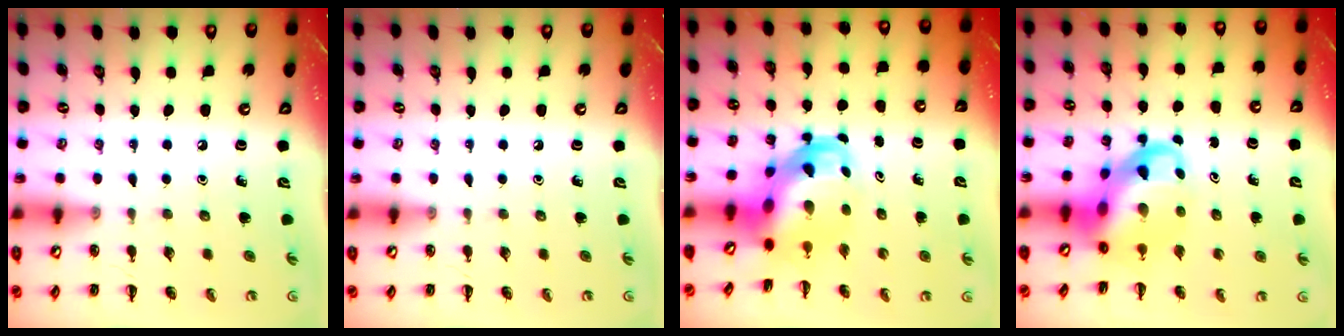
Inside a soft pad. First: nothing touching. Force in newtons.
{"total": 0.0}
{"total": 5.4, "press": 5.1, "slide": 1.8}
{"total": 8.4, "press": 8.1, "slide": 2.3}